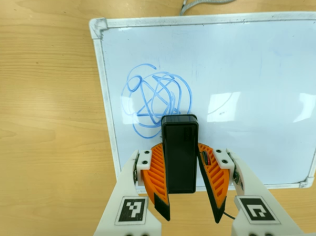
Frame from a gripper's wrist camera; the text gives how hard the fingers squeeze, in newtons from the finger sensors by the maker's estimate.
{"total": 5.3, "left": 5.0, "right": 5.7}